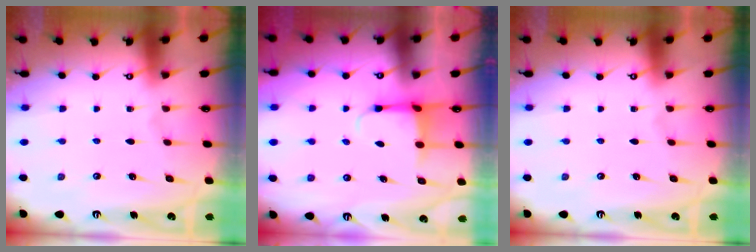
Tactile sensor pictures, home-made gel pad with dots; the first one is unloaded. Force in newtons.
{"total": 3.9, "press": 3.7, "slide": 1.3}
{"total": 0.0}